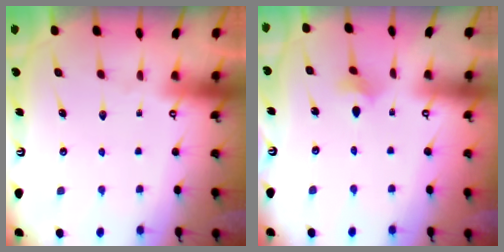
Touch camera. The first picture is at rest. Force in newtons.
{"total": 1.9, "press": 1.8, "slide": 0.5}